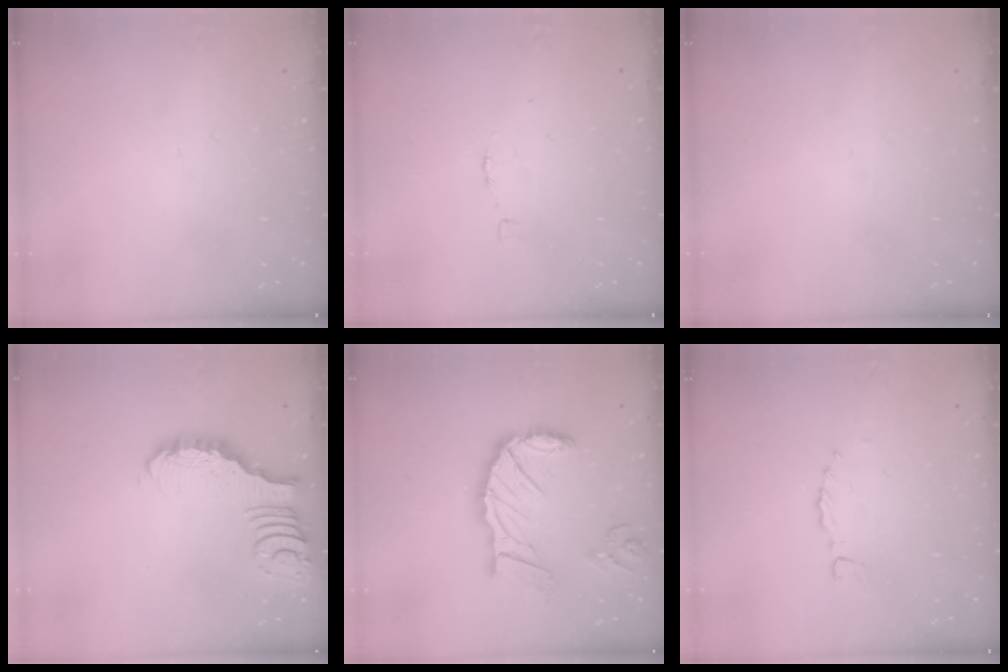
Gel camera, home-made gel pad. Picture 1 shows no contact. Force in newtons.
{"total": 2.7, "press": 2.7, "slide": 0.2}
{"total": 0.0}
{"total": 2.7, "press": 2.7, "slide": 0.2}
{"total": 17.5, "press": 17.4, "slide": 2.0}
{"total": 0.0}